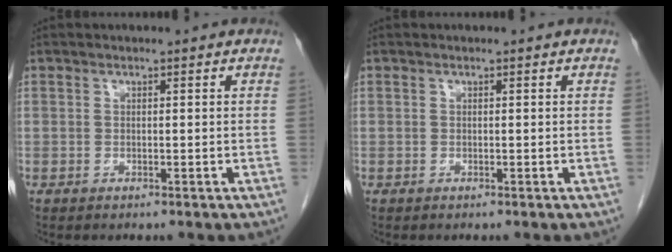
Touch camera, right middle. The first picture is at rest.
{"total": 0.0}